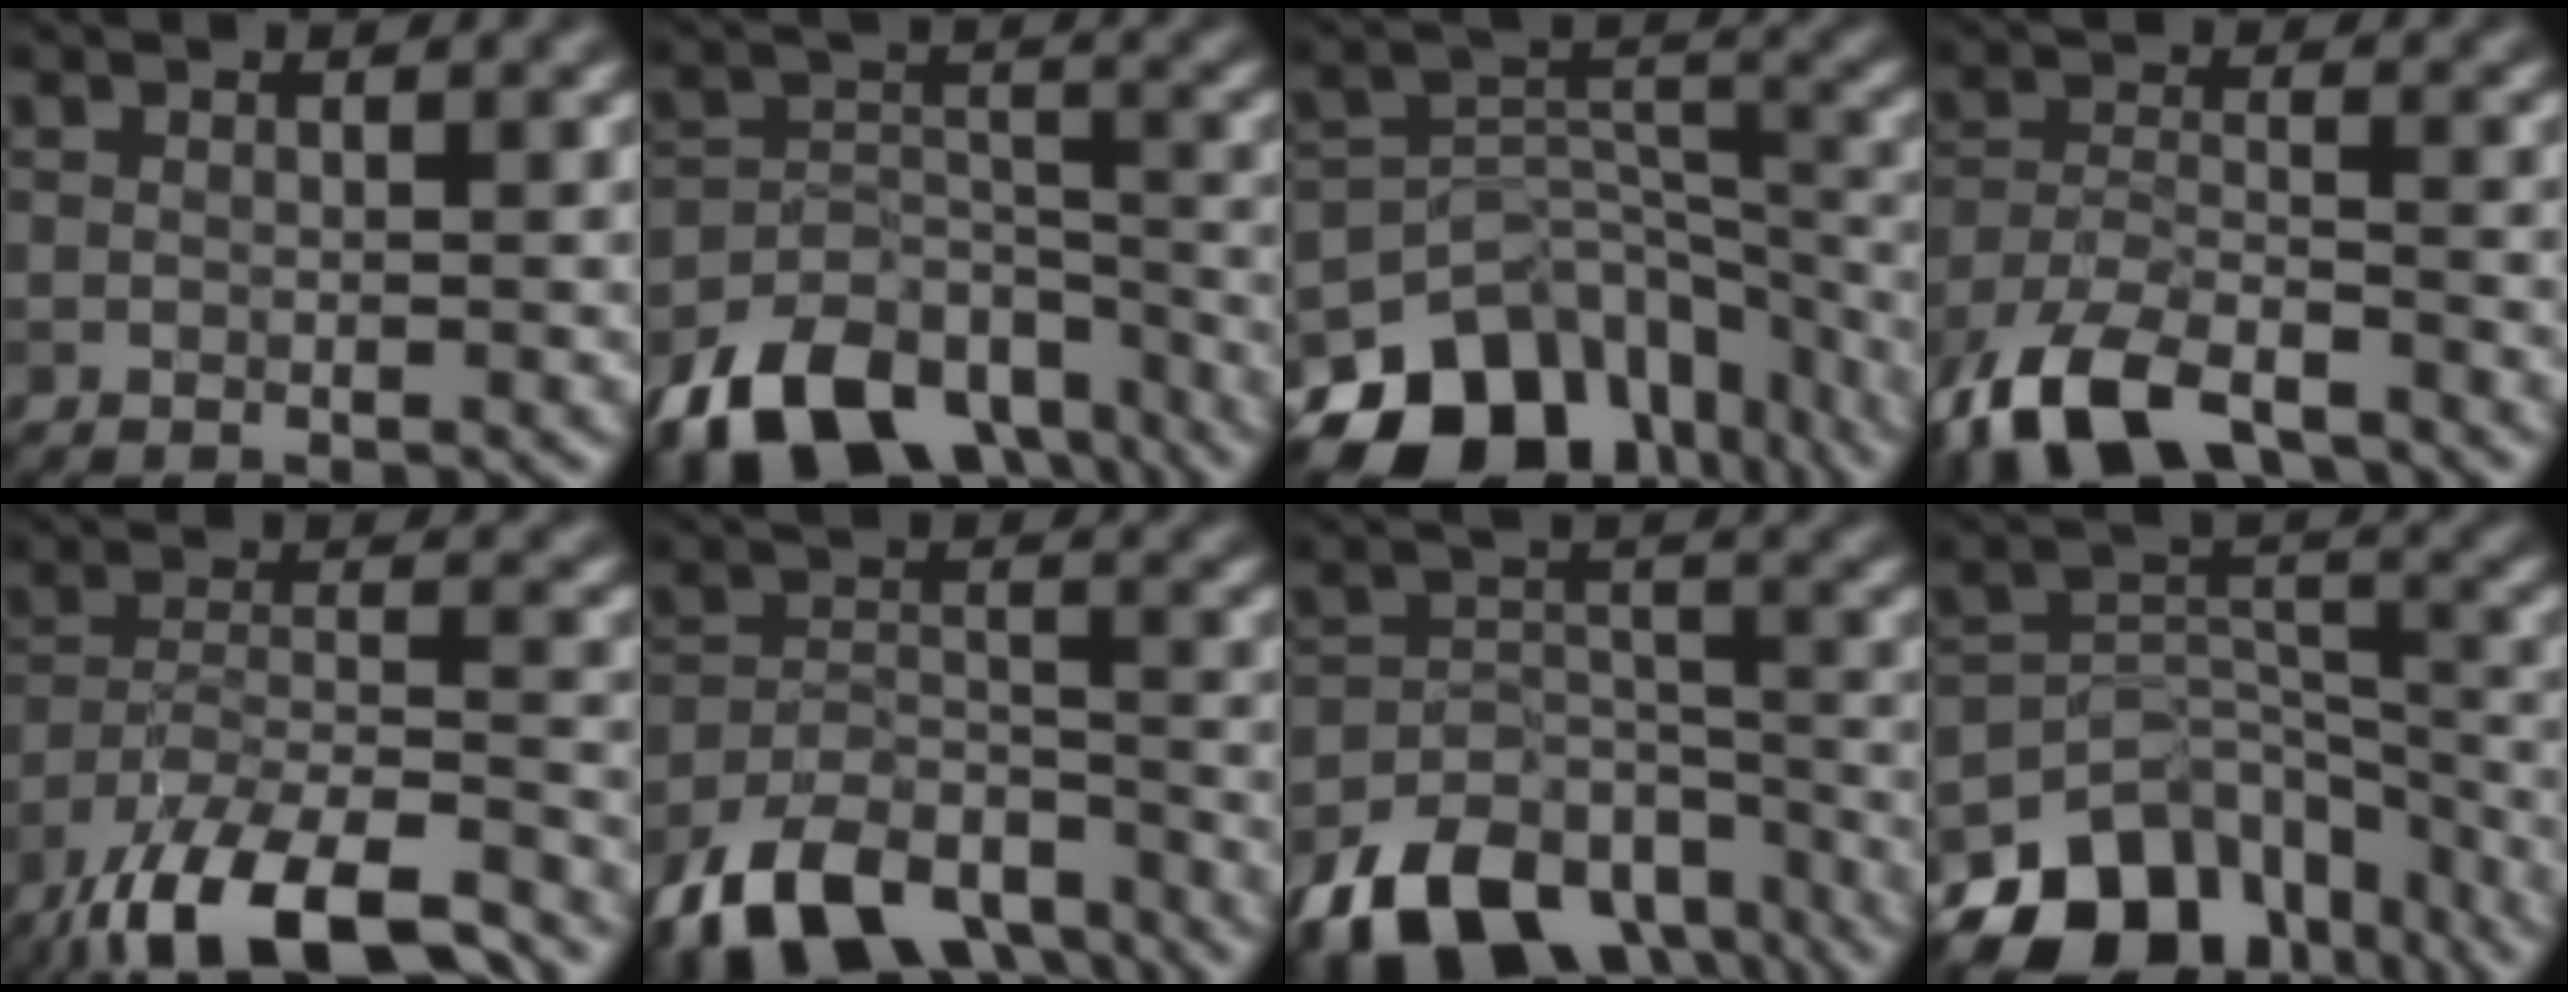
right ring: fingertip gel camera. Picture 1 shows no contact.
{"total": 10.7, "force": [-7.6, 5.7, 4.8], "torque": [-0.087, -0.010, -0.127]}
{"total": 13.5, "force": [-9.6, 8.0, 5.0], "torque": [-0.088, 0.001, -0.139]}
{"total": 9.3, "force": [-7.0, 3.6, 5.0], "torque": [-0.104, -0.013, -0.141]}
{"total": 13.7, "force": [-10.7, 4.0, 7.5], "torque": [-0.144, -0.022, -0.177]}
{"total": 9.8, "force": [-7.1, 4.6, 5.0], "torque": [-0.083, -0.010, -0.128]}
{"total": 11.6, "force": [-8.3, 6.2, 5.1], "torque": [-0.087, -0.019, -0.127]}
{"total": 12.0, "force": [-8.8, 6.9, 4.3], "torque": [-0.066, -0.002, -0.133]}